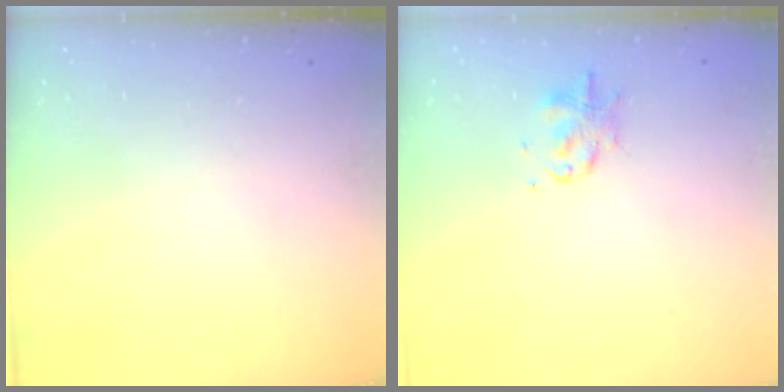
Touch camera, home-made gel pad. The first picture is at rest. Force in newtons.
{"total": 2.8, "press": 2.8, "slide": 0.2}